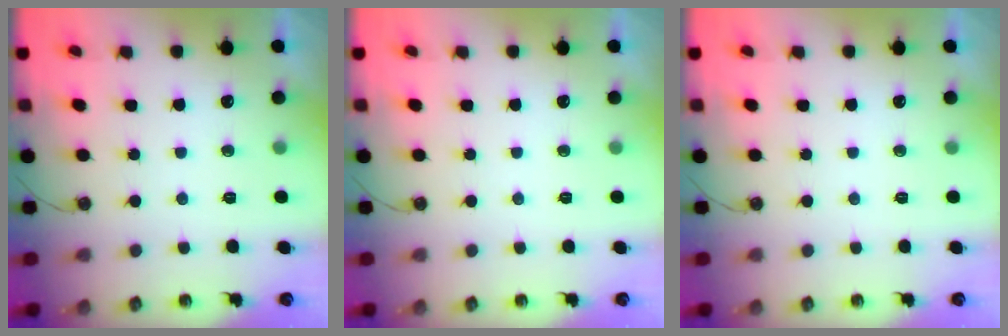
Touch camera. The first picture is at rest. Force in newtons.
{"total": 0.0}
{"total": 0.0}